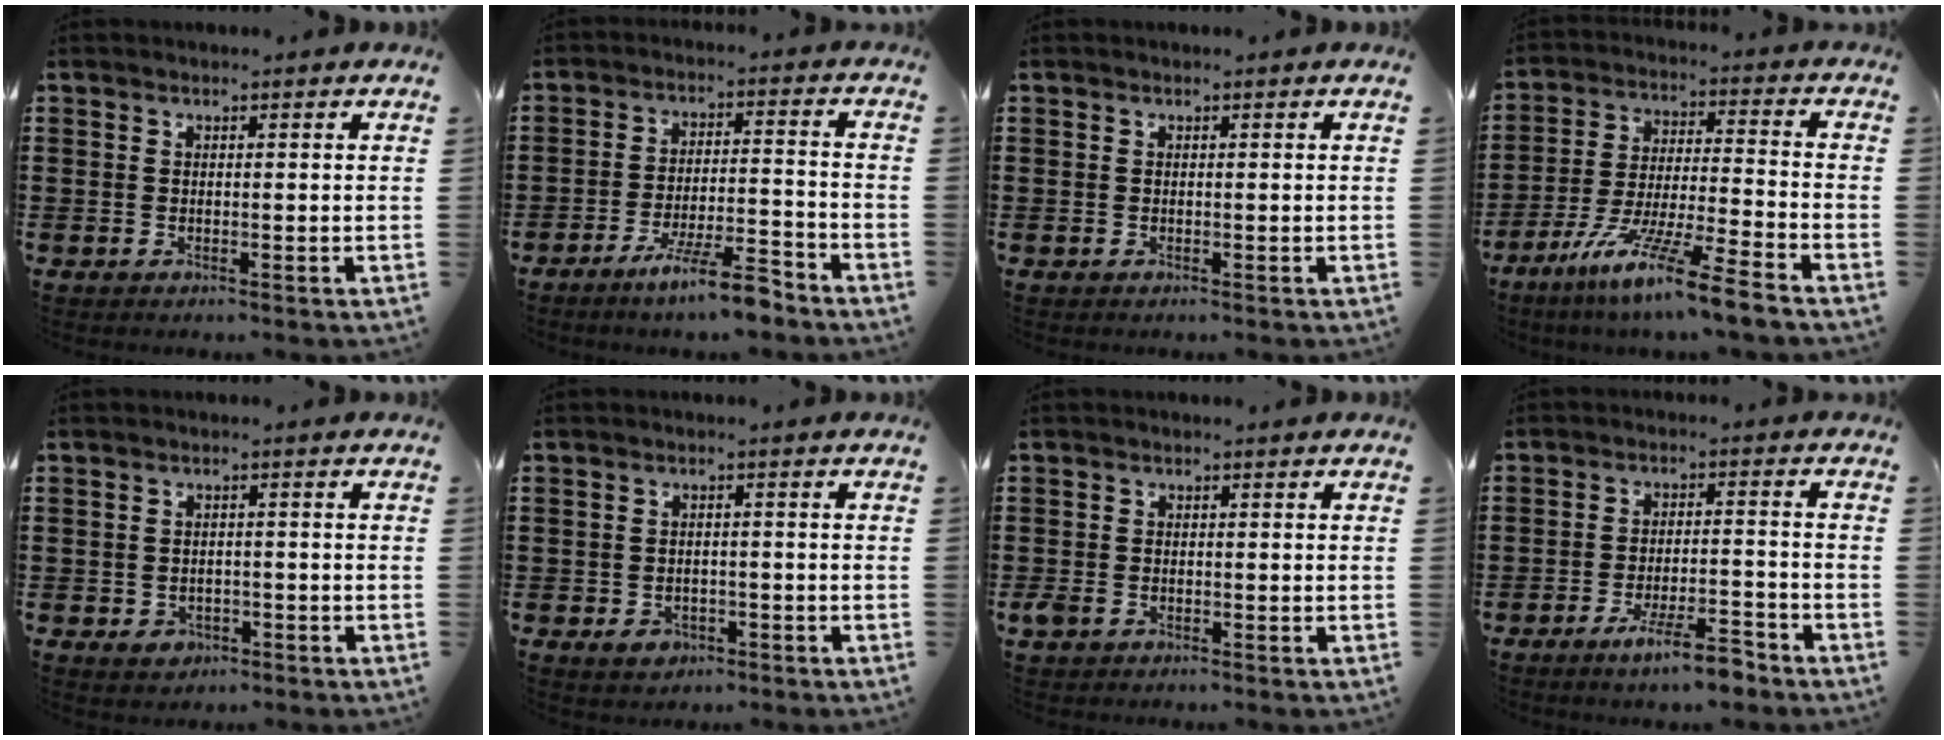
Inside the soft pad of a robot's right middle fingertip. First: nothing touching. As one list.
[{"total": 8.6, "force": [-6.7, 0.5, 5.4], "torque": [-0.102, -0.003, -0.125]}, {"total": 0.0}, {"total": 11.2, "force": [-9.0, -0.7, 6.6], "torque": [-0.129, -0.001, -0.180]}, {"total": 1.7, "force": [-1.0, 1.3, 0.6], "torque": [-0.017, 0.001, -0.023]}, {"total": 2.1, "force": [-1.3, 1.4, 0.8], "torque": [-0.019, 0.002, -0.029]}, {"total": 1.8, "force": [-1.0, 1.2, 0.9], "torque": [-0.033, -0.004, -0.024]}, {"total": 6.8, "force": [-5.2, 0.8, 4.3], "torque": [-0.078, -0.003, -0.094]}]